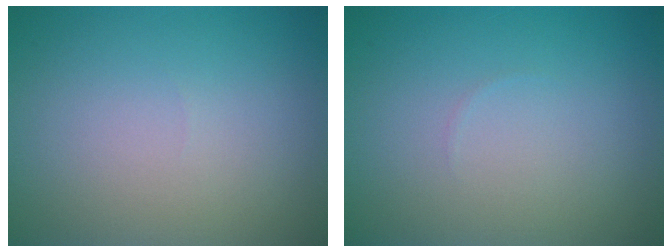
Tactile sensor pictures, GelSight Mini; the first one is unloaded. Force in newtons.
{"total": 0.0}